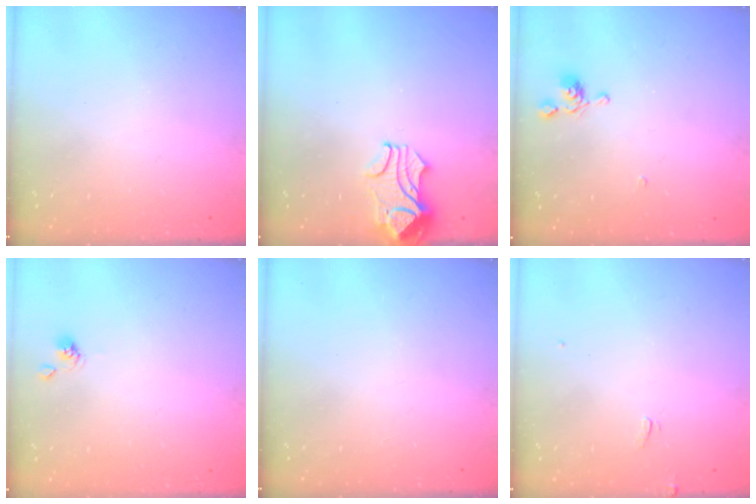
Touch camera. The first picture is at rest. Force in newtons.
{"total": 2.5, "press": 2.4, "slide": 0.6}
{"total": 6.2, "press": 6.2, "slide": 0.2}
{"total": 2.0, "press": 1.9, "slide": 0.3}
{"total": 0.0}
{"total": 1.2, "press": 1.0, "slide": 0.6}